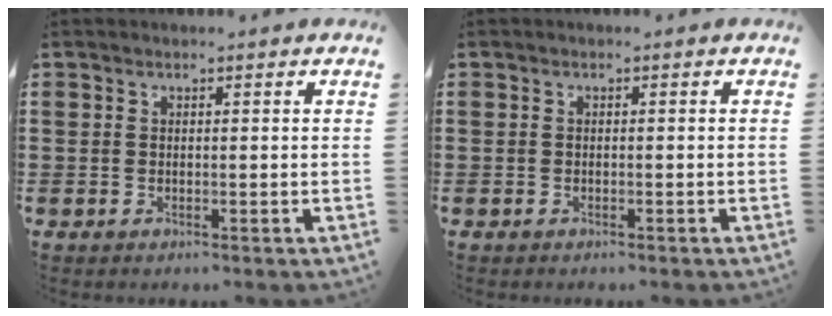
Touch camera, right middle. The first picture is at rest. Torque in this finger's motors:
{"motor_torque": [-0.25, 0.16, -0.02, -0.01]}